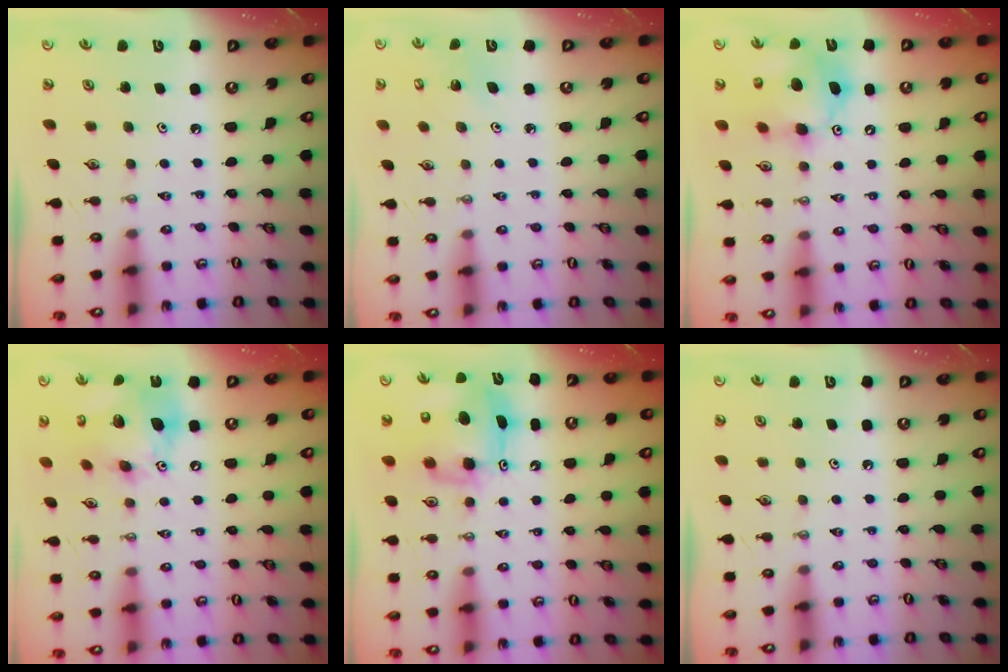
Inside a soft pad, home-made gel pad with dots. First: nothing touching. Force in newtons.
{"total": 1.9, "press": 1.9, "slide": 0.1}
{"total": 13.2, "press": 12.9, "slide": 2.5}
{"total": 18.0, "press": 17.7, "slide": 3.1}
{"total": 10.3, "press": 10.2, "slide": 0.8}
{"total": 0.0}